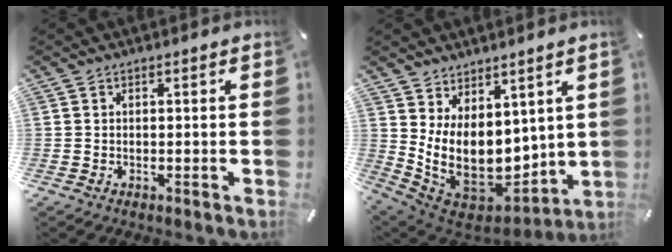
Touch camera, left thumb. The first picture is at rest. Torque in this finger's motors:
{"motor_torque": [2.60, 2.41, 0.61, -0.30, 0.45]}